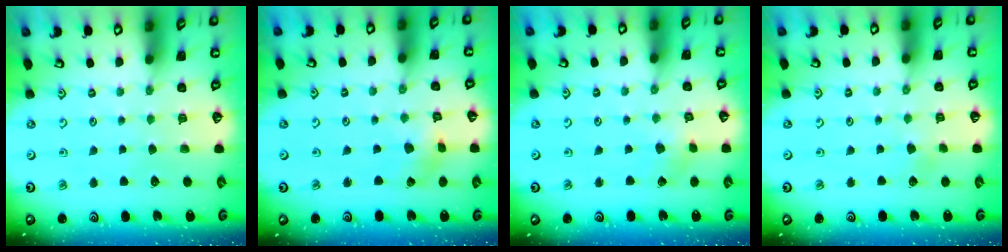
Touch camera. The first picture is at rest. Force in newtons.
{"total": 1.4, "press": 1.4, "slide": 0.2}
{"total": 2.2, "press": 2.2, "slide": 0.2}
{"total": 1.4, "press": 1.4, "slide": 0.1}